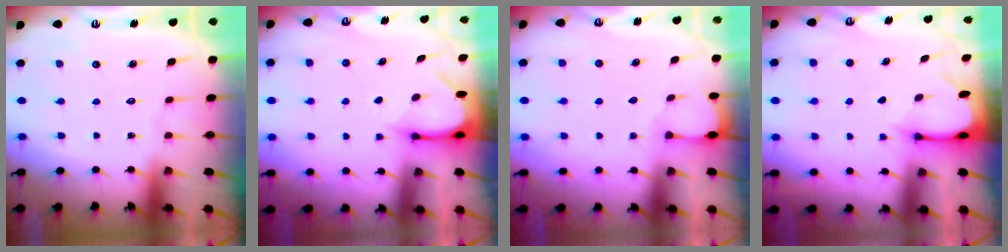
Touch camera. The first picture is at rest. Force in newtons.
{"total": 3.6, "press": 3.6, "slide": 0.2}
{"total": 1.0, "press": 0.9, "slide": 0.1}
{"total": 2.5, "press": 2.5, "slide": 0.3}